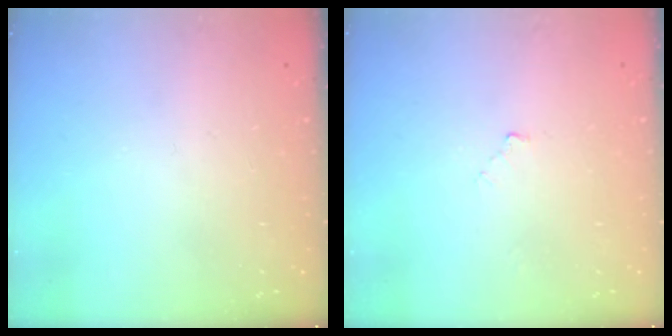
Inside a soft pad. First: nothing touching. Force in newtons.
{"total": 2.8, "press": 2.8, "slide": 0.4}